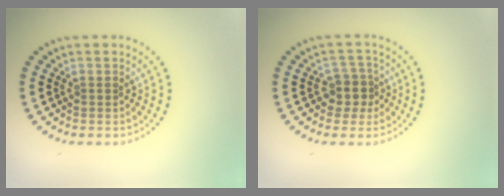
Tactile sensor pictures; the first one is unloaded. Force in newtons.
{"total": 2.5, "press": 2.1, "slide": 1.3}